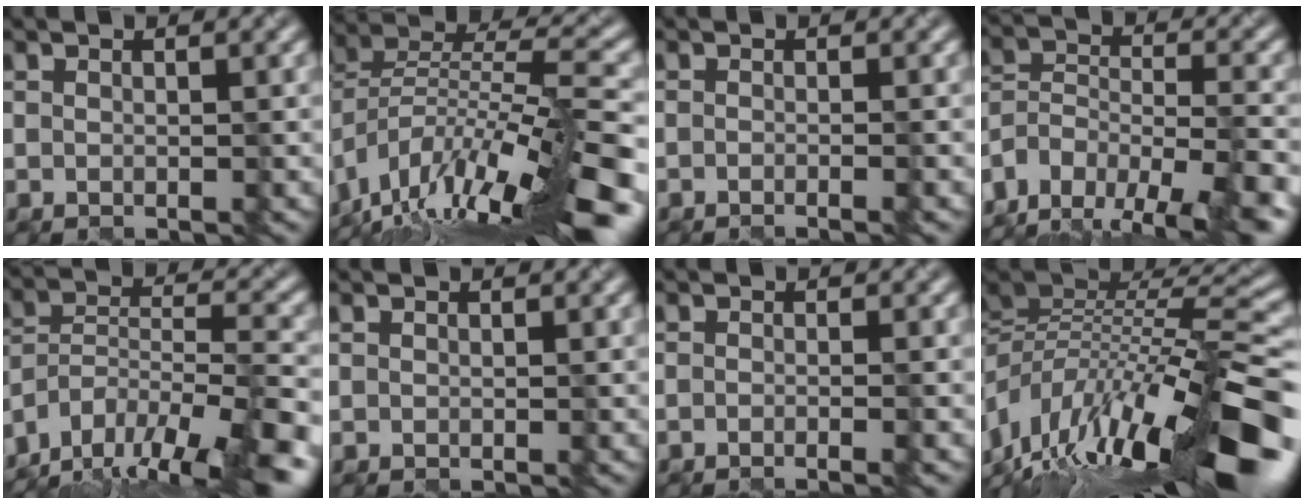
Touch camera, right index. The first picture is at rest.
{"total": 14.7, "force": [-9.7, 3.9, 10.4], "torque": [-0.184, 0.022, -0.154]}
{"total": 2.2, "force": [-0.8, 1.0, 1.8], "torque": [0.001, -0.002, -0.021]}
{"total": 15.0, "force": [-11.7, 7.2, 6.2], "torque": [-0.129, -0.001, -0.155]}
{"total": 17.4, "force": [-14.5, 5.1, 8.2], "torque": [-0.145, 0.001, -0.216]}
{"total": 0.0}
{"total": 2.5, "force": [-1.1, 1.0, 1.9], "torque": [0.000, -0.002, -0.024]}
{"total": 16.1, "force": [-4.7, 5.8, 14.3], "torque": [-0.254, 0.025, -0.082]}